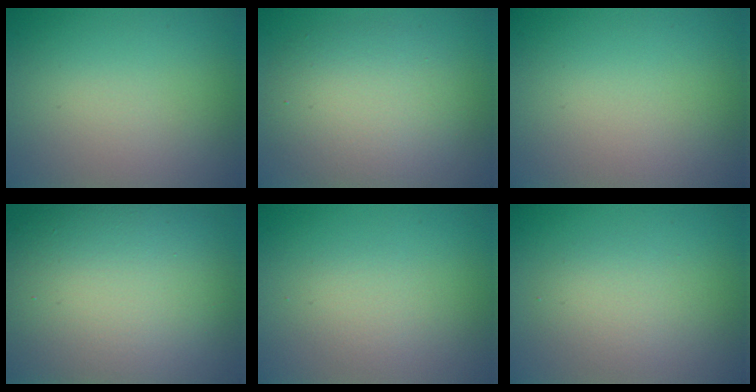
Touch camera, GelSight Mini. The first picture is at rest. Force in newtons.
{"total": 5.8, "press": 5.8, "slide": 0.4}
{"total": 0.0}
{"total": 15.6, "press": 15.6, "slide": 1.0}
{"total": 1.7, "press": 1.7, "slide": 0.2}
{"total": 2.5, "press": 2.5, "slide": 0.1}